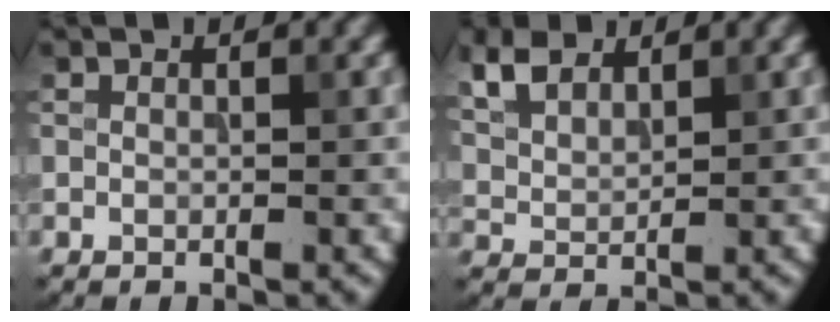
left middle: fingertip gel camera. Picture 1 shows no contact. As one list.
[{"total": 4.0, "force": [2.8, 2.2, 2.0], "torque": [-0.055, 0.006, 0.060]}]